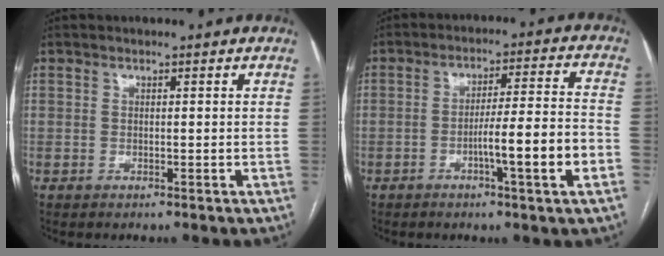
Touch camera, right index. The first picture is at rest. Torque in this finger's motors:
{"motor_torque": [1.30, -0.38, 0.38, 0.13]}